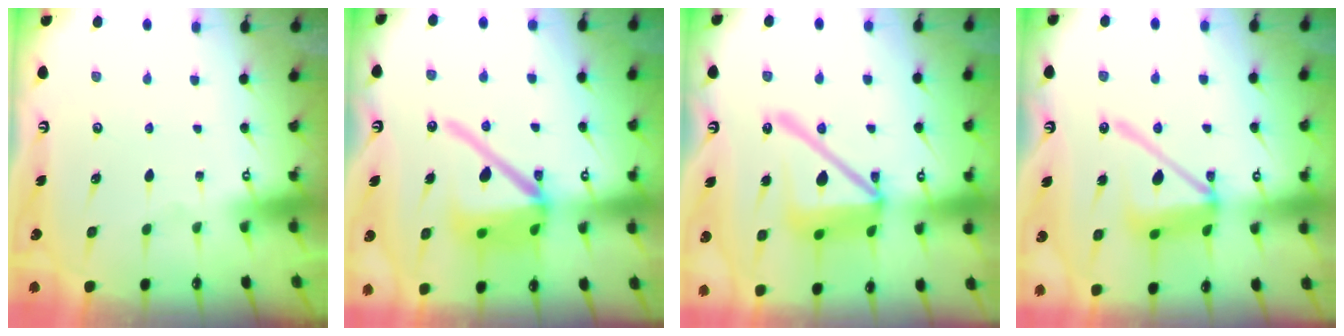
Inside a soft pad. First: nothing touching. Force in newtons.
{"total": 16.0, "press": 15.7, "slide": 2.6}
{"total": 16.4, "press": 16.3, "slide": 1.9}
{"total": 14.5, "press": 14.4, "slide": 1.8}